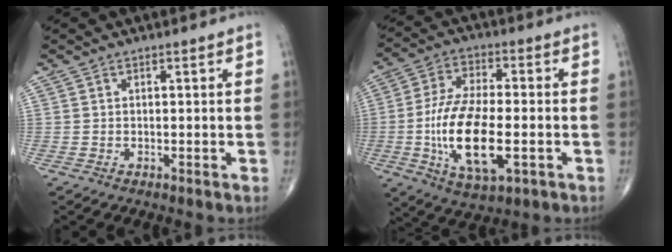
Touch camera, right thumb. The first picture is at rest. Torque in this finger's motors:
{"motor_torque": [2.89, 2.12, 2.20, -0.57, 0.73]}